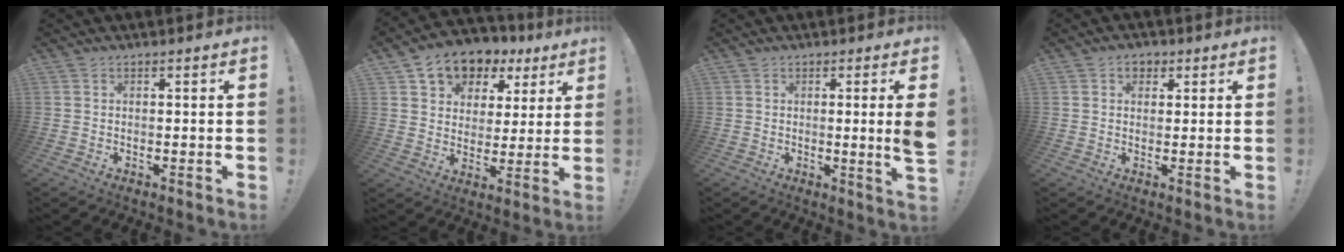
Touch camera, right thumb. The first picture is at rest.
{"total": 10.2, "force": [6.3, 7.1, 3.6], "torque": [-0.060, -0.040, 0.120]}
{"total": 5.7, "force": [0.6, -0.6, 5.7], "torque": [-0.087, -0.011, 0.007]}
{"total": 3.3, "force": [1.5, 2.5, 1.6], "torque": [-0.015, -0.001, 0.025]}